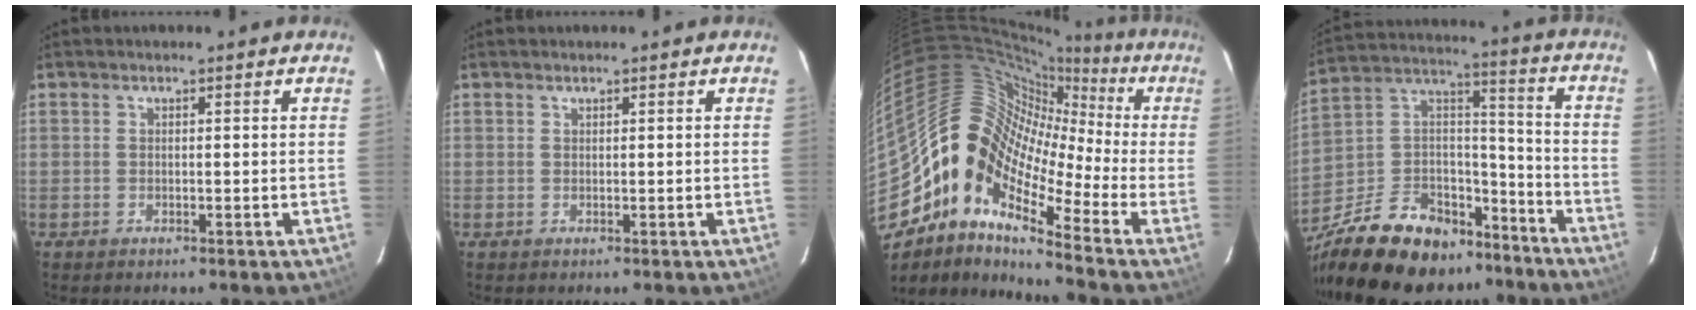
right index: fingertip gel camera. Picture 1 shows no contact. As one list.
[{"total": 0.0}, {"total": 15.5, "force": [-6.1, 9.1, 11.0], "torque": [-0.170, 0.006, -0.141]}, {"total": 28.3, "force": [-20.4, 14.3, 13.3], "torque": [-0.292, 0.050, -0.307]}]